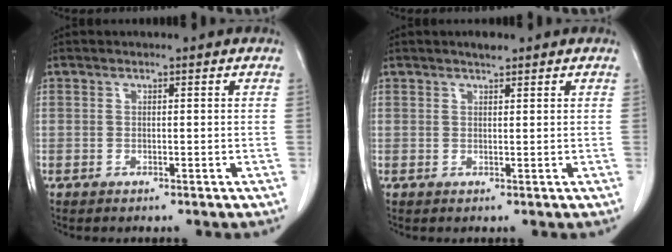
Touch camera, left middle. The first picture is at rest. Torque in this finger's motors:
{"motor_torque": [0.16, -0.11, 0.00, 0.01]}